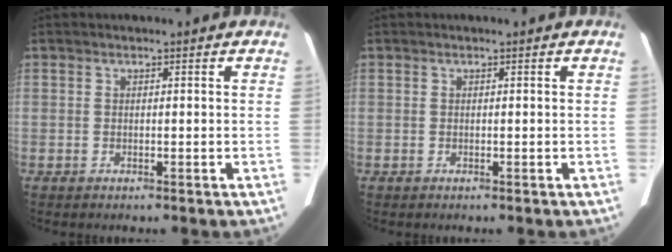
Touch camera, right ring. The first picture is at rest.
{"total": 0.0}